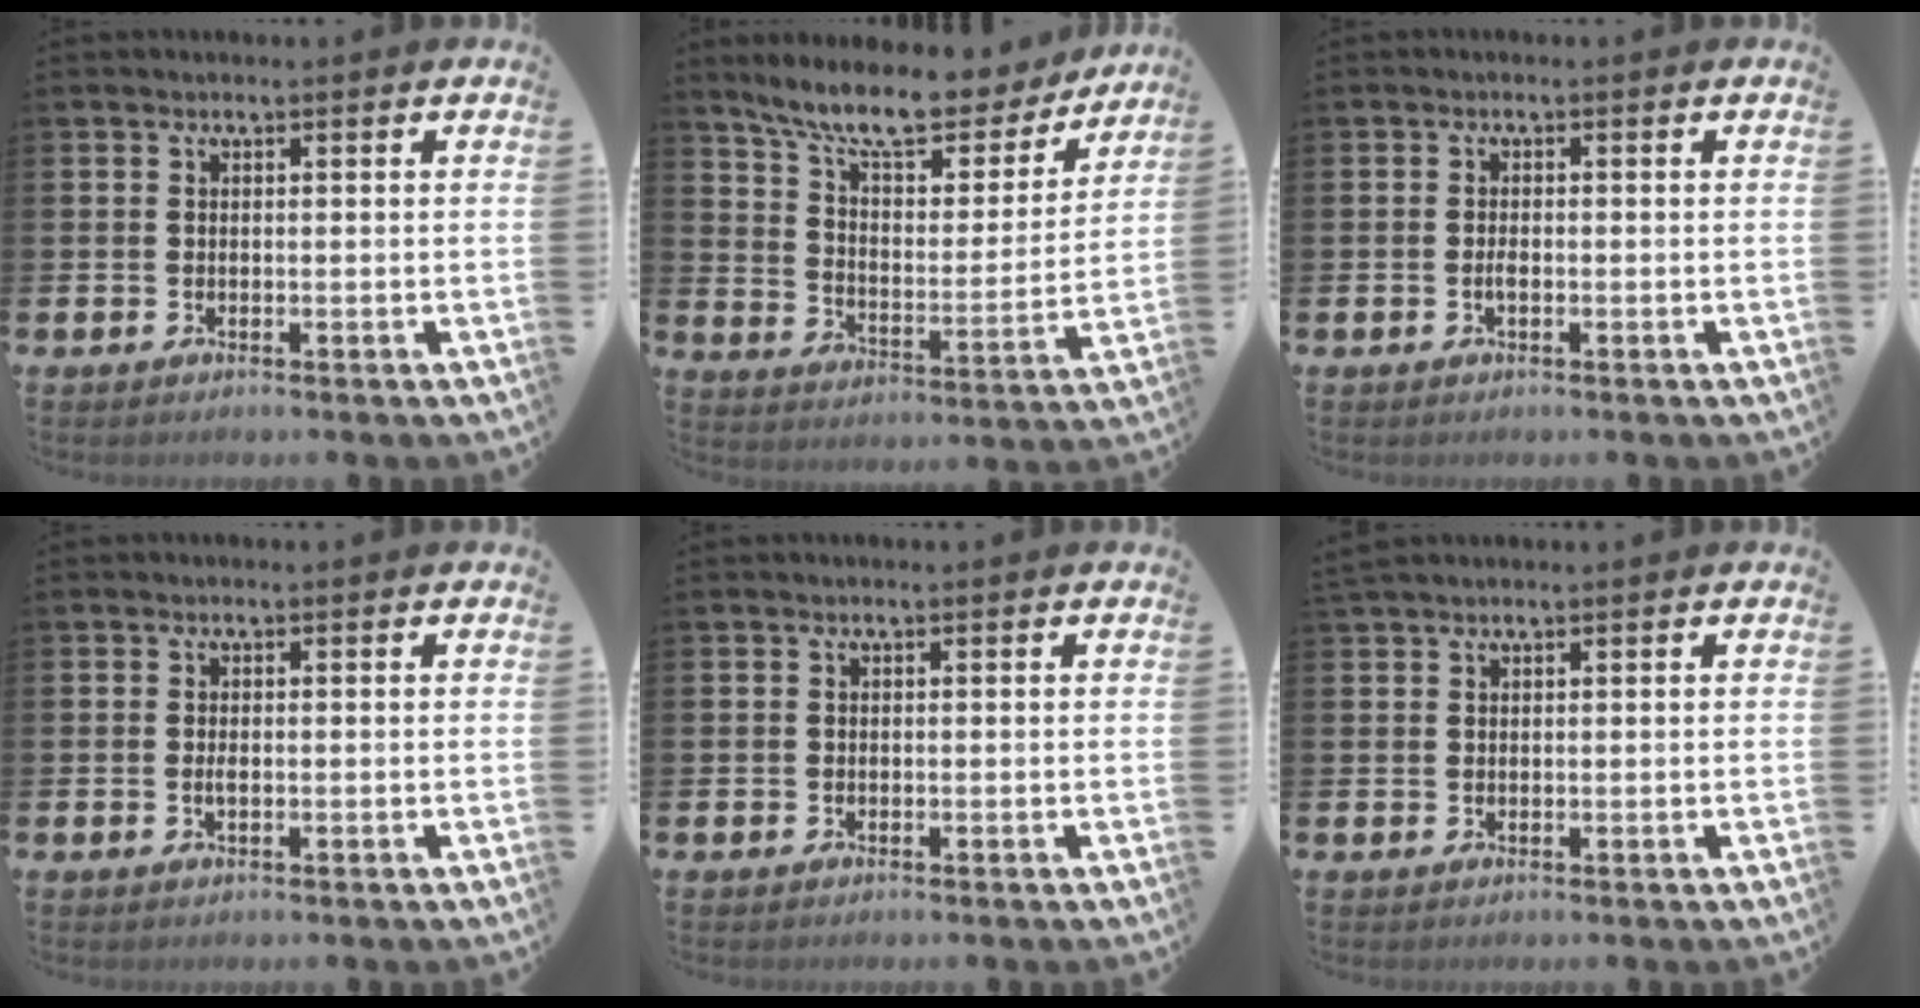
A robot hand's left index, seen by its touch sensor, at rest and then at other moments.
{"total": 9.8, "force": [8.7, 2.4, 3.8], "torque": [-0.094, -0.062, 0.149]}
{"total": 1.1, "force": [-0.3, 0.4, 1.0], "torque": [-0.013, -0.005, -0.008]}
{"total": 0.9, "force": [-0.1, 0.2, 0.9], "torque": [-0.011, -0.002, -0.004]}
{"total": 0.0}
{"total": 1.1, "force": [1.0, 0.2, 0.4], "torque": [-0.002, 0.000, 0.018]}